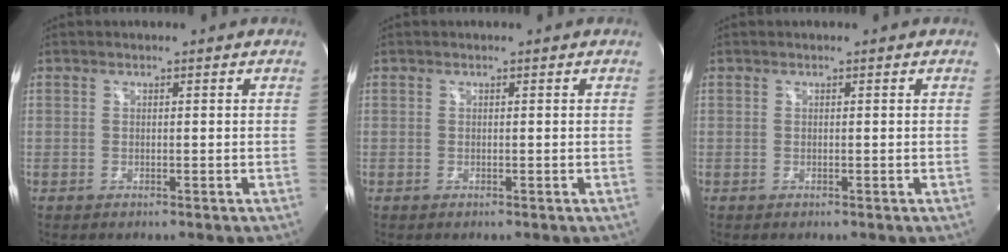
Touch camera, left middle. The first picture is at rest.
{"total": 0.0}
{"total": 0.0}